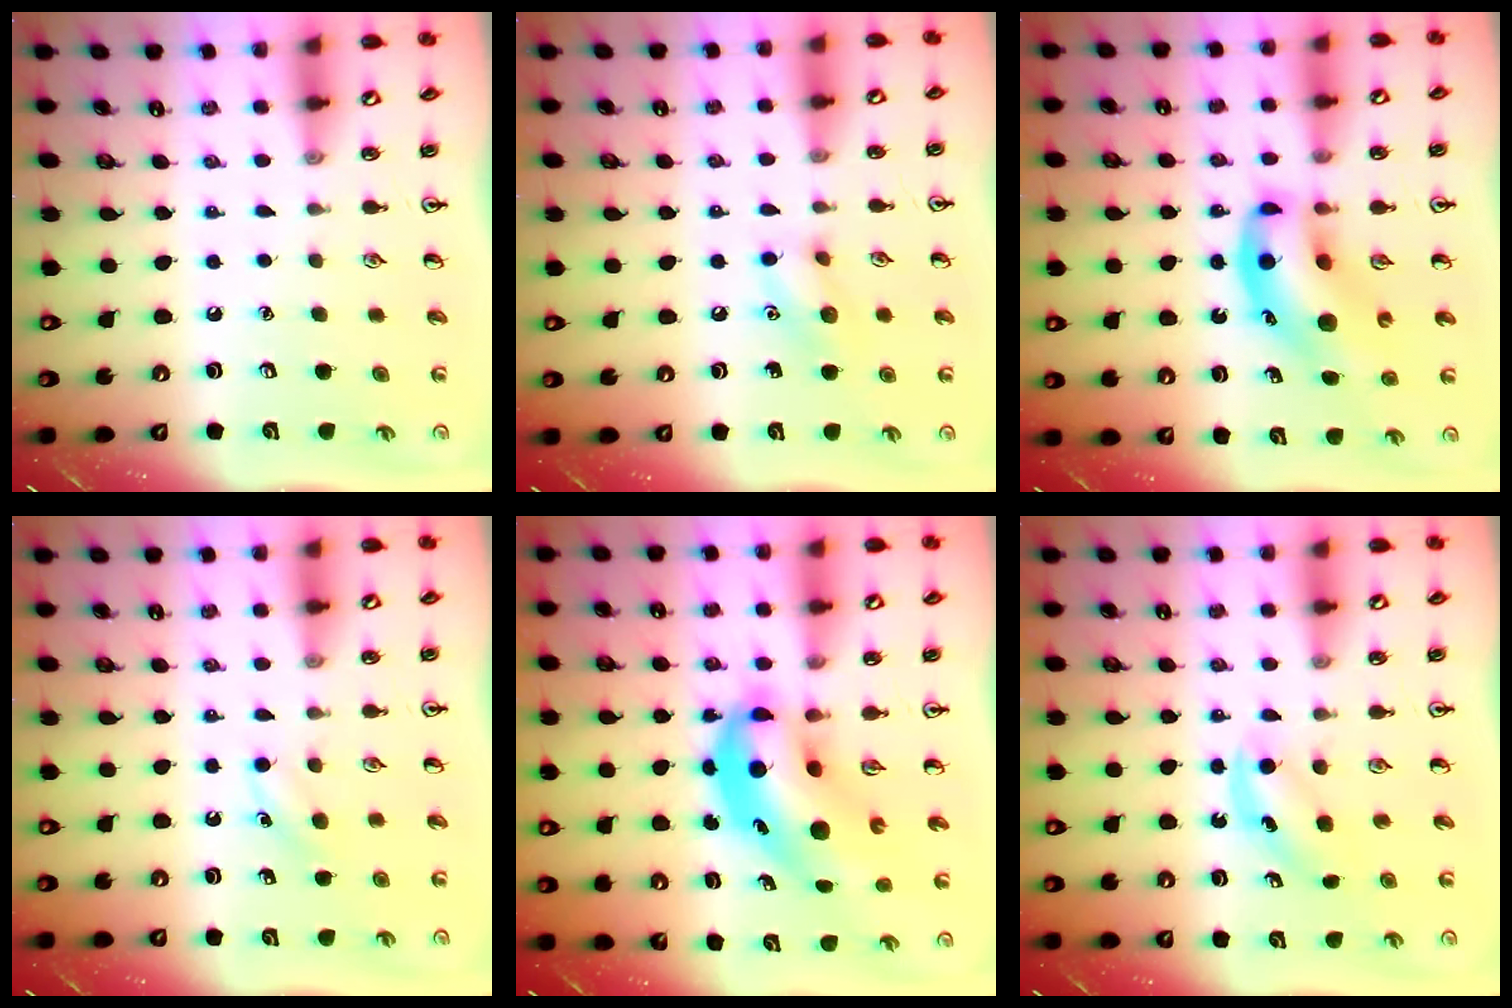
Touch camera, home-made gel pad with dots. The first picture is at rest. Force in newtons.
{"total": 8.5, "press": 8.4, "slide": 1.0}
{"total": 12.3, "press": 11.9, "slide": 3.2}
{"total": 3.4, "press": 3.2, "slide": 1.0}
{"total": 10.4, "press": 10.0, "slide": 2.8}
{"total": 4.0, "press": 4.0, "slide": 0.8}